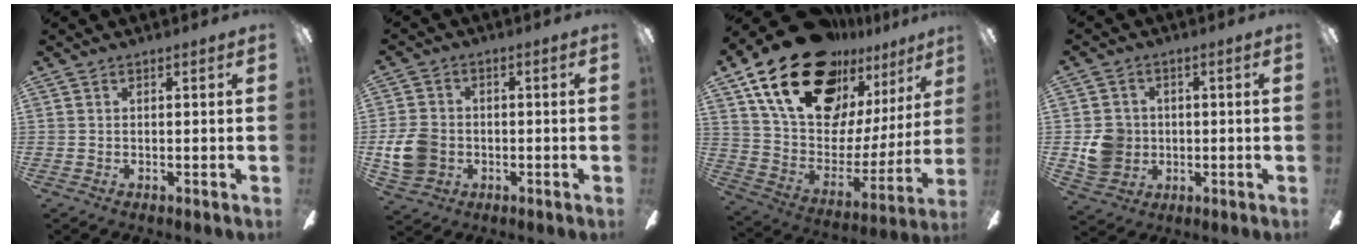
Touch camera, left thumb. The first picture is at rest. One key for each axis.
{"total": 8.6, "fx": -1.4, "fy": 7.2, "fz": 4.7, "tx": -0.106, "ty": 0.016, "tz": -0.023}
{"total": 26.5, "fx": 17.7, "fy": 13.7, "fz": 14.2, "tx": -0.248, "ty": -0.102, "tz": 0.328}
{"total": 7.5, "fx": -0.2, "fy": 7.1, "fz": 2.4, "tx": -0.047, "ty": 0.012, "tz": 0.000}